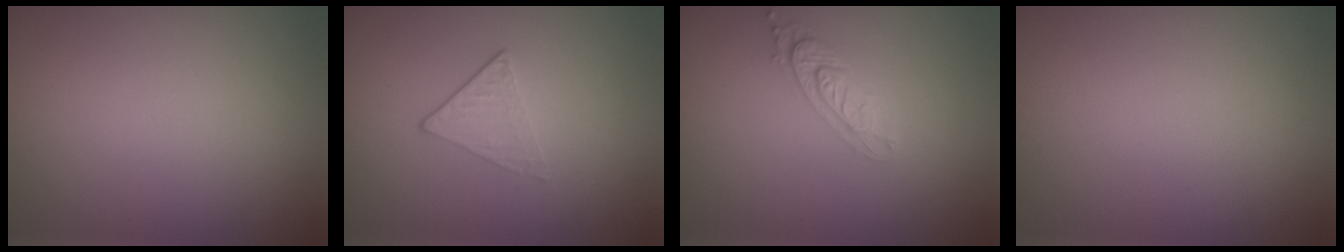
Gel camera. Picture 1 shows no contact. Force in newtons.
{"total": 1.4, "press": 1.1, "slide": 0.9}
{"total": 2.1, "press": 2.1, "slide": 0.4}
{"total": 0.0}